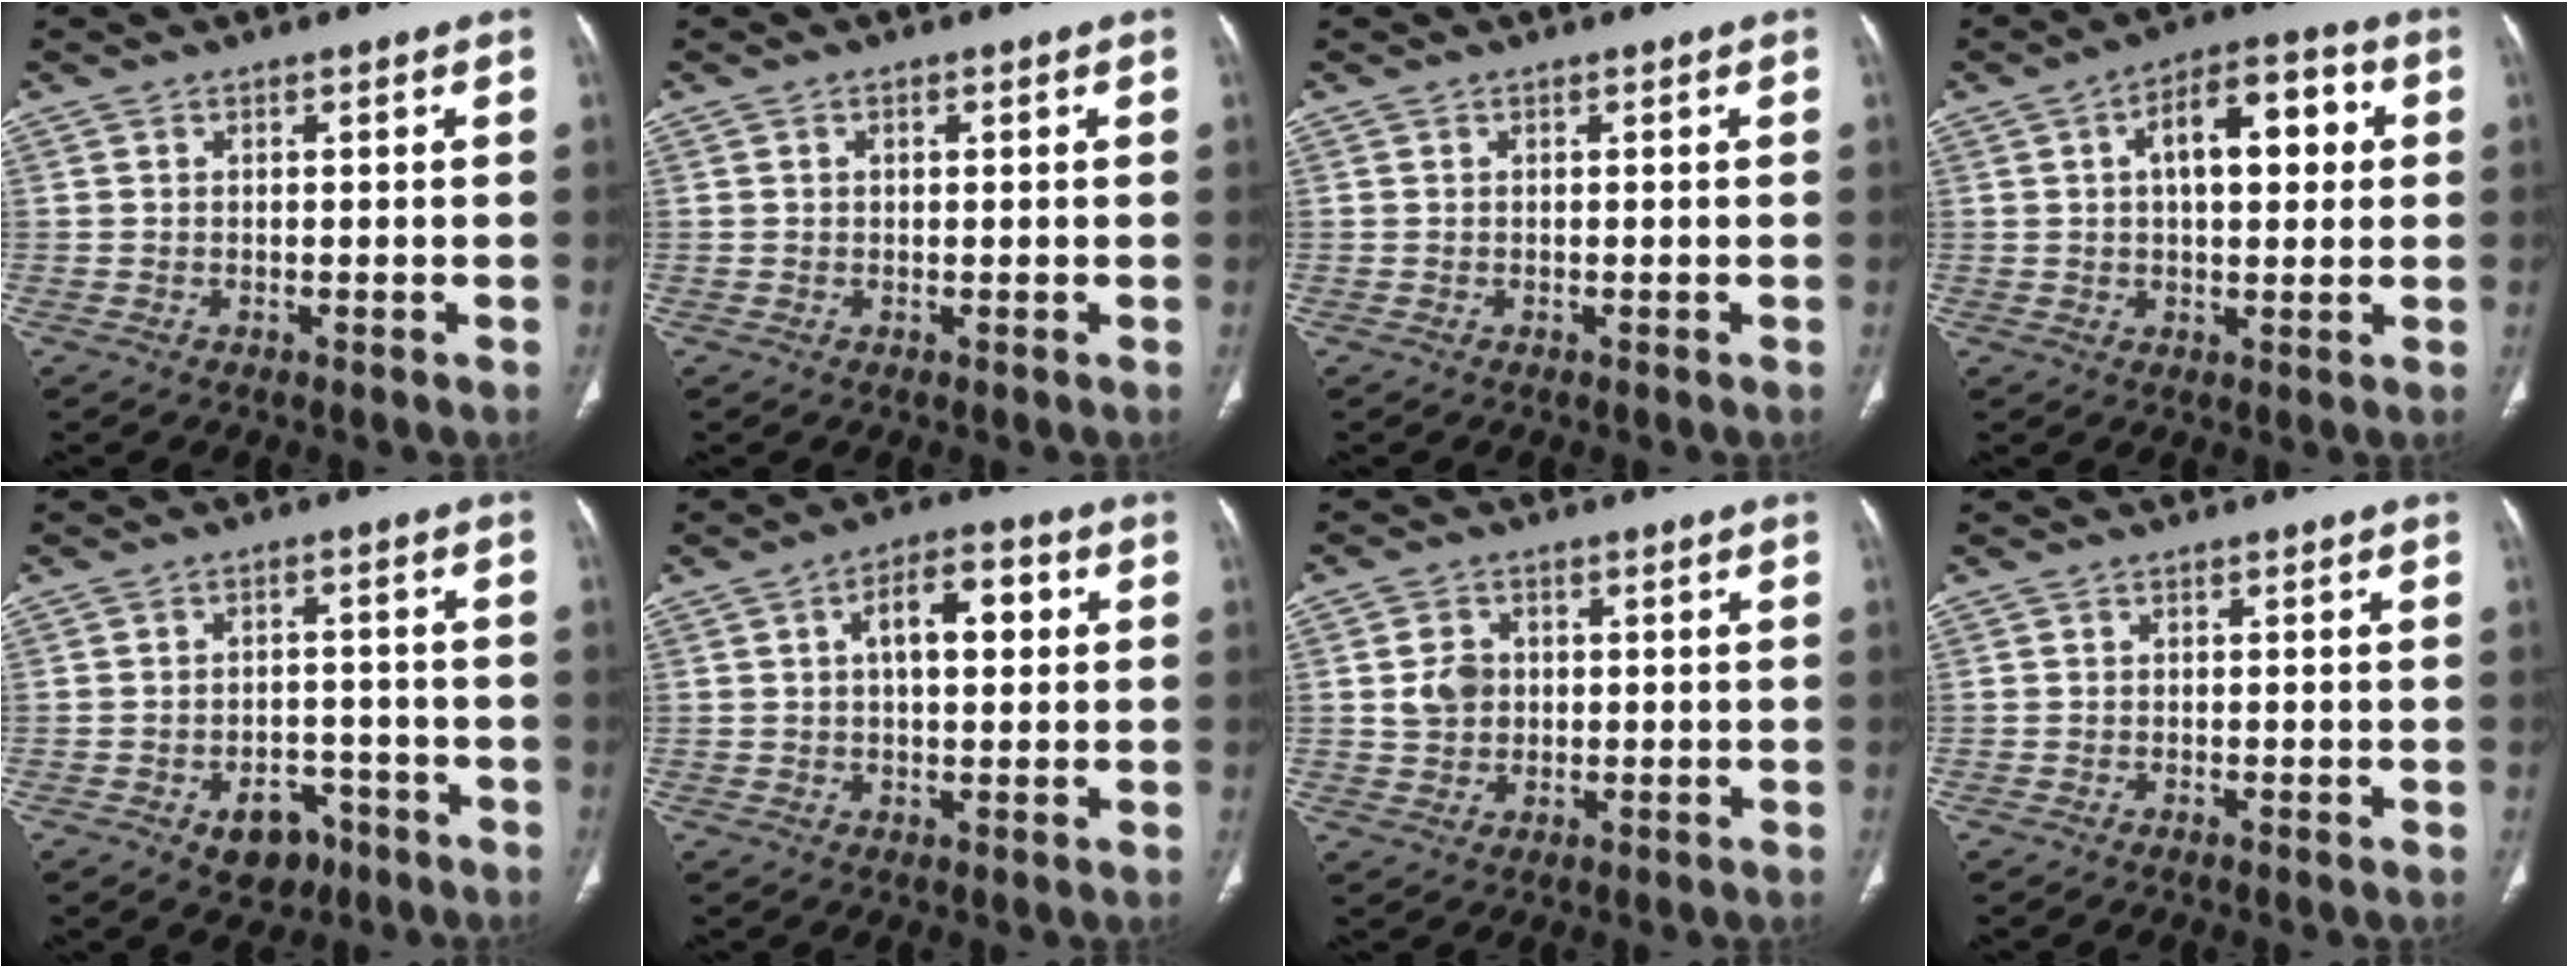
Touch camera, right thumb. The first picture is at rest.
{"total": 1.2, "force": [0.4, 0.8, 0.8], "torque": [-0.013, 0.002, 0.008]}
{"total": 0.0}
{"total": 12.7, "force": [2.8, 6.3, 10.7], "torque": [-0.136, 0.021, 0.038]}
{"total": 7.1, "force": [-3.8, 4.9, 3.4], "torque": [-0.021, 0.032, -0.049]}
{"total": 8.8, "force": [1.9, 4.4, 7.4], "torque": [-0.099, 0.018, 0.024]}
{"total": 4.9, "force": [0.4, 4.1, 2.7], "torque": [-0.034, 0.002, 0.009]}
{"total": 0.6, "force": [-0.4, 0.1, 0.4], "torque": [-0.010, -0.001, -0.007]}